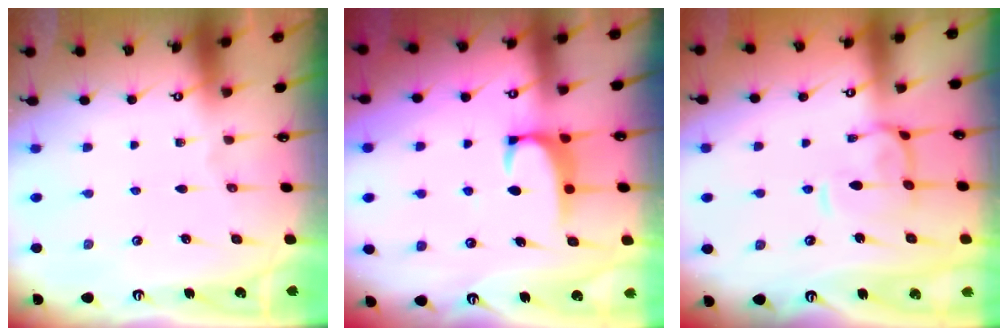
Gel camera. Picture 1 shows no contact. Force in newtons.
{"total": 2.2, "press": 2.2, "slide": 0.3}
{"total": 4.9, "press": 4.7, "slide": 1.2}